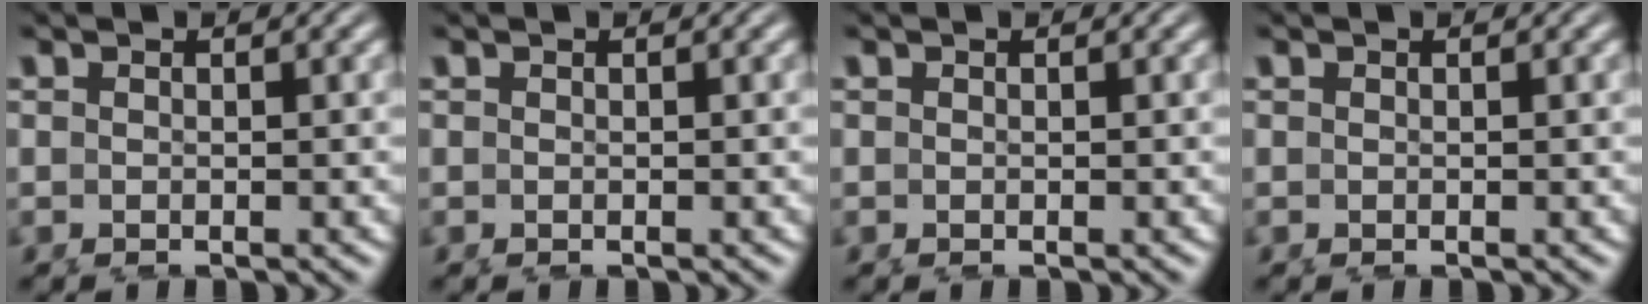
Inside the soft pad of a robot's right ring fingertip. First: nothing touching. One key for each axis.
{"total": 0.0}
{"total": 0.0}
{"total": 0.0}